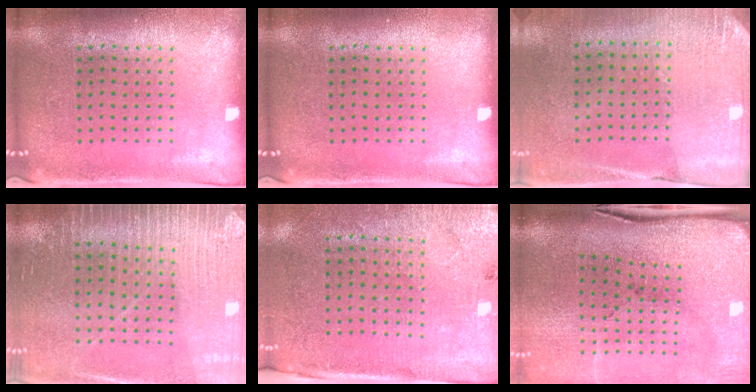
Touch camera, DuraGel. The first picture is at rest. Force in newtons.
{"total": 0.0}
{"total": 2.6, "press": 2.3, "slide": 1.1}
{"total": 3.1, "press": 3.0, "slide": 0.2}
{"total": 2.7, "press": 2.5, "slide": 1.1}
{"total": 4.8, "press": 3.9, "slide": 2.9}